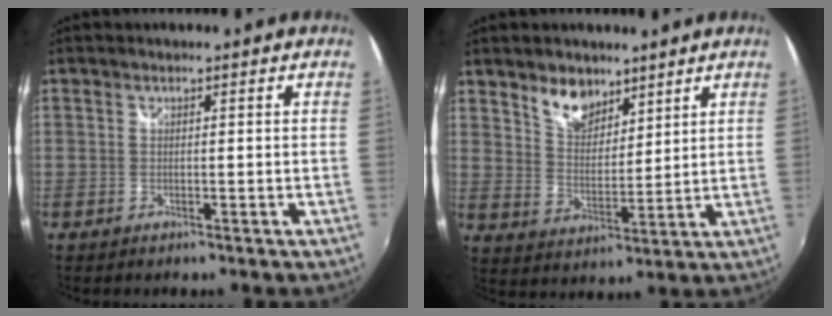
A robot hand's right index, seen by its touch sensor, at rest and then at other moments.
{"total": 7.5, "force": [5.4, 4.2, 3.1], "torque": [-0.045, 0.007, 0.101]}